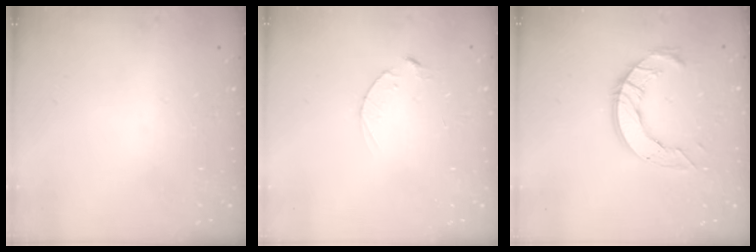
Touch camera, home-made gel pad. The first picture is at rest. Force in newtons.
{"total": 2.5, "press": 2.5, "slide": 0.4}
{"total": 10.6, "press": 10.5, "slide": 0.9}